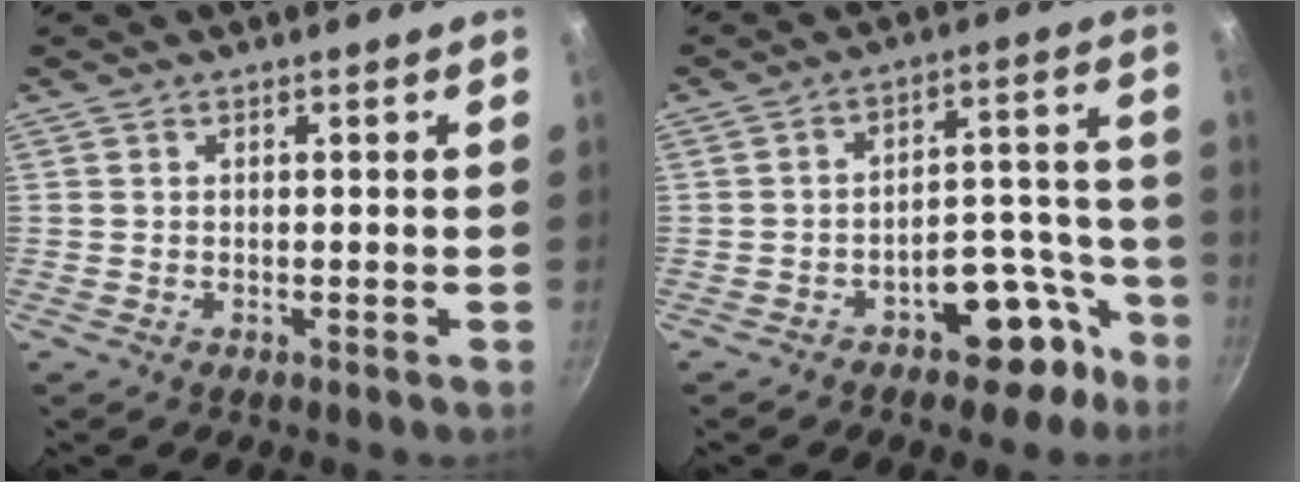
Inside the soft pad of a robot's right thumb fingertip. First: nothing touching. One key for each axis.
{"total": 11.2, "fx": -6.6, "fy": 6.2, "fz": 6.6, "tx": -0.024, "ty": 0.085, "tz": -0.084}